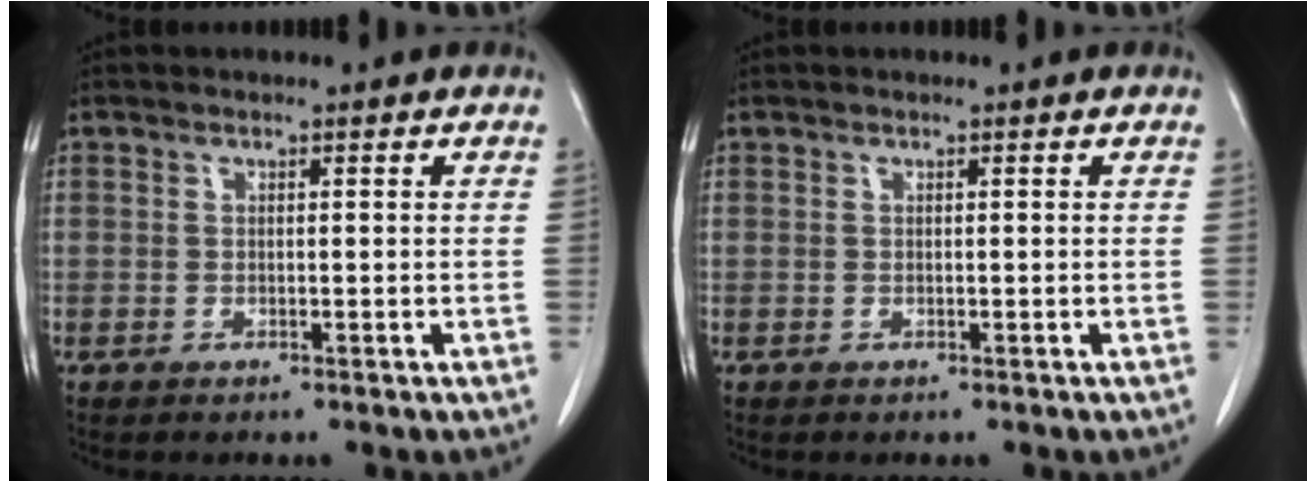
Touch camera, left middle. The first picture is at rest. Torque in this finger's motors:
{"motor_torque": [0.19, -0.24, 0.02, -0.01]}